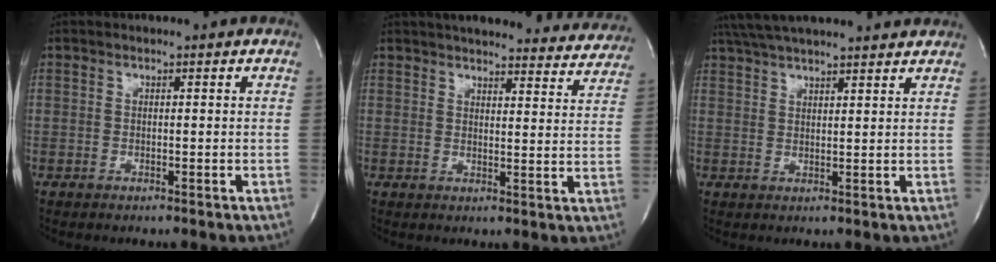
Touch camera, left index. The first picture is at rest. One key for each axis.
{"total": 23.5, "fx": 21.9, "fy": 4.8, "fz": 6.9, "tx": -0.097, "ty": -0.037, "tz": 0.252}
{"total": 17.0, "fx": 15.2, "fy": 1.7, "fz": 7.4, "tx": -0.132, "ty": 0.049, "tz": 0.220}